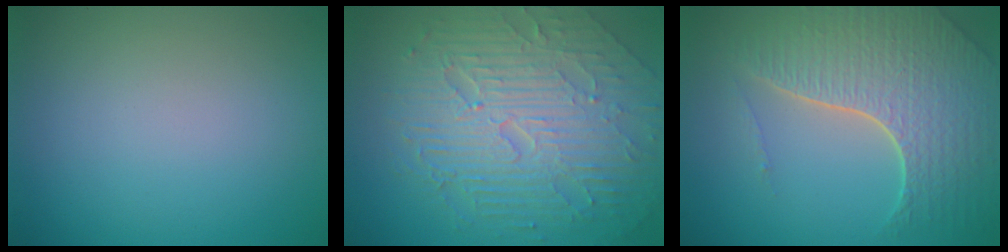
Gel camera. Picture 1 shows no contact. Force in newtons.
{"total": 9.5, "press": 6.2, "slide": 7.2}
{"total": 7.1, "press": 5.2, "slide": 4.8}